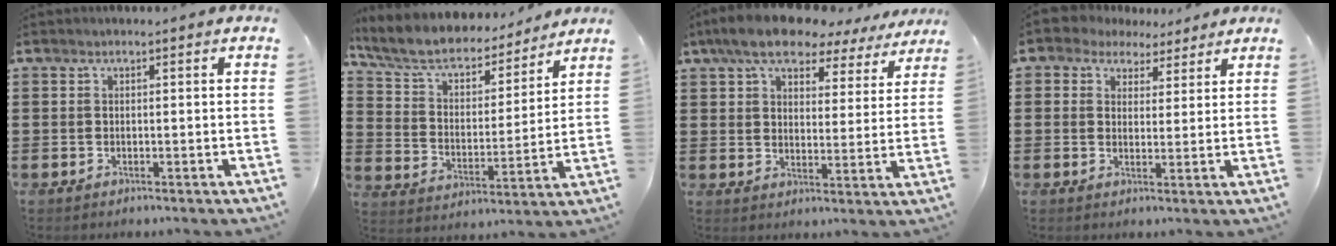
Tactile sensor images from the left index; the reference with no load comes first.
{"total": 7.1, "force": [6.1, 2.3, 2.8], "torque": [-0.083, -0.037, 0.103]}
{"total": 8.6, "force": [7.3, 2.7, 3.6], "torque": [-0.095, -0.025, 0.133]}
{"total": 3.5, "force": [2.4, 2.5, 0.4], "torque": [-0.024, 0.003, 0.043]}